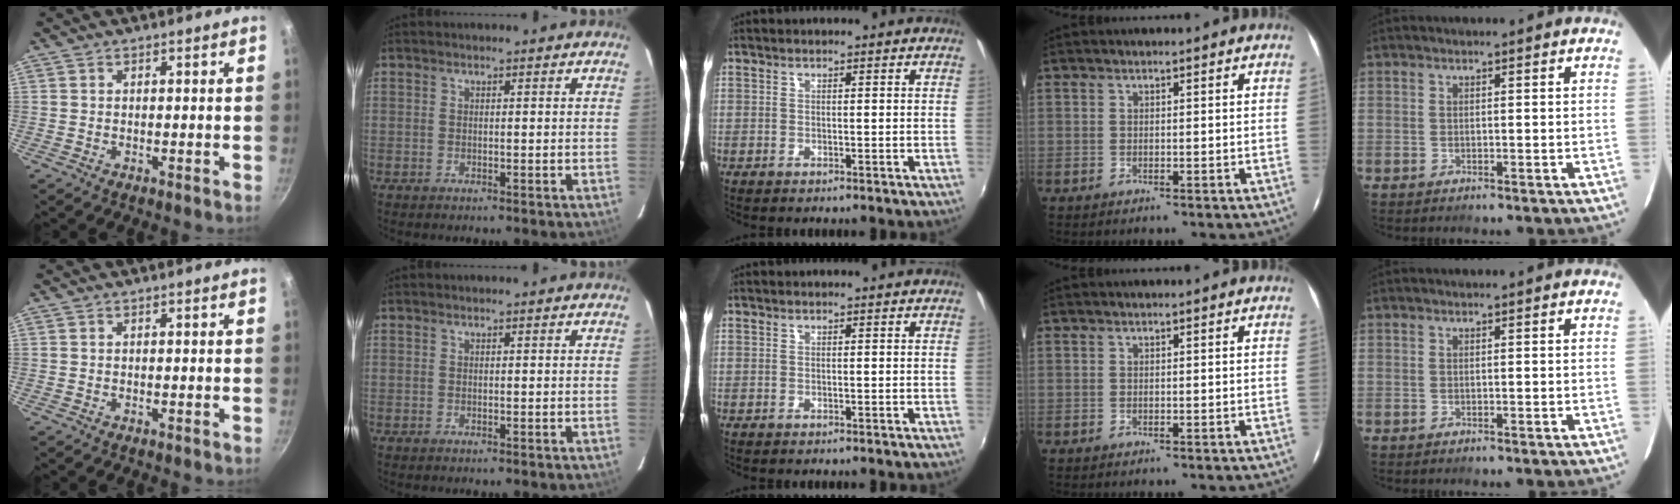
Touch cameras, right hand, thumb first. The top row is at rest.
{}